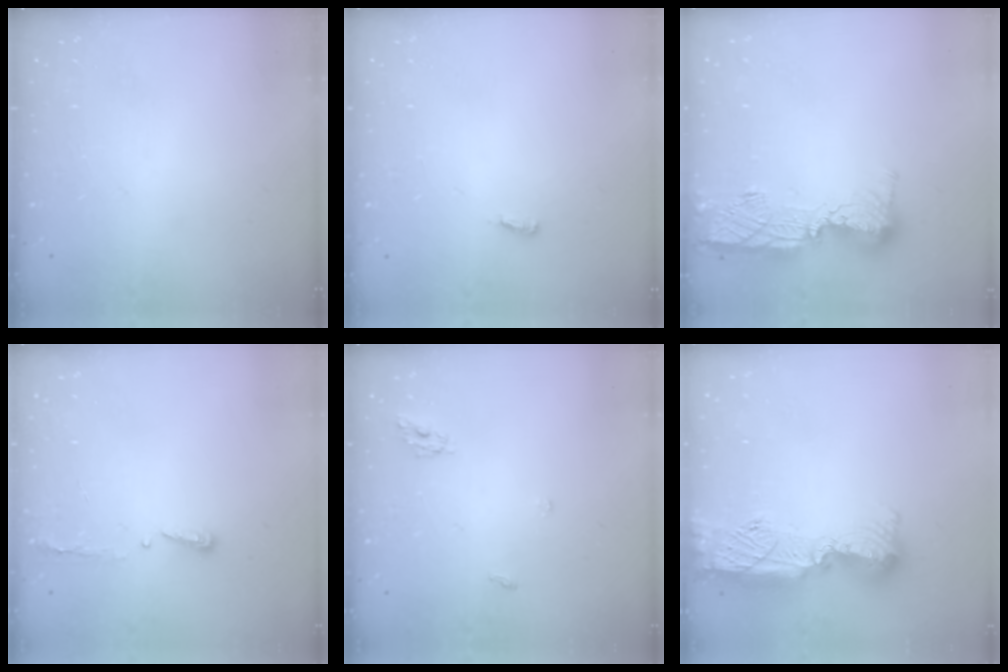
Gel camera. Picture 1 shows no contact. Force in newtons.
{"total": 2.6, "press": 2.4, "slide": 1.0}
{"total": 16.3, "press": 16.3, "slide": 1.3}
{"total": 3.7, "press": 3.7, "slide": 0.6}
{"total": 4.4, "press": 4.4, "slide": 0.3}
{"total": 17.2, "press": 16.2, "slide": 5.8}